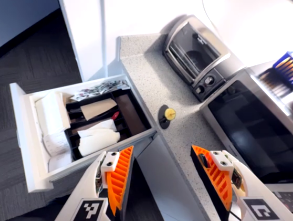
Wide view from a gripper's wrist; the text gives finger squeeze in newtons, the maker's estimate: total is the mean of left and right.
{"total": 0.0}